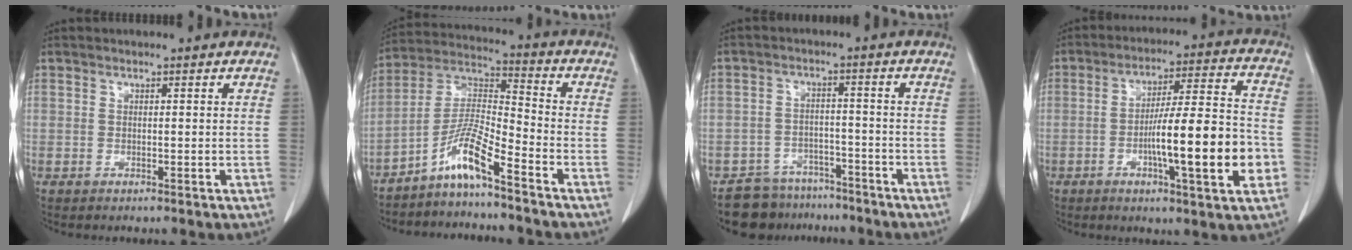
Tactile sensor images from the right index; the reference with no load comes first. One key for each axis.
{"total": 8.3, "fx": -5.8, "fy": 0.1, "fz": 5.9, "tx": -0.126, "ty": 0.005, "tz": -0.114}
{"total": 7.6, "fx": -6.5, "fy": 4.1, "fz": -0.1, "tx": 0.017, "ty": 0.023, "tz": -0.099}
{"total": 15.5, "fx": -3.9, "fy": 1.2, "fz": 14.9, "tx": -0.236, "ty": 0.005, "tz": -0.059}